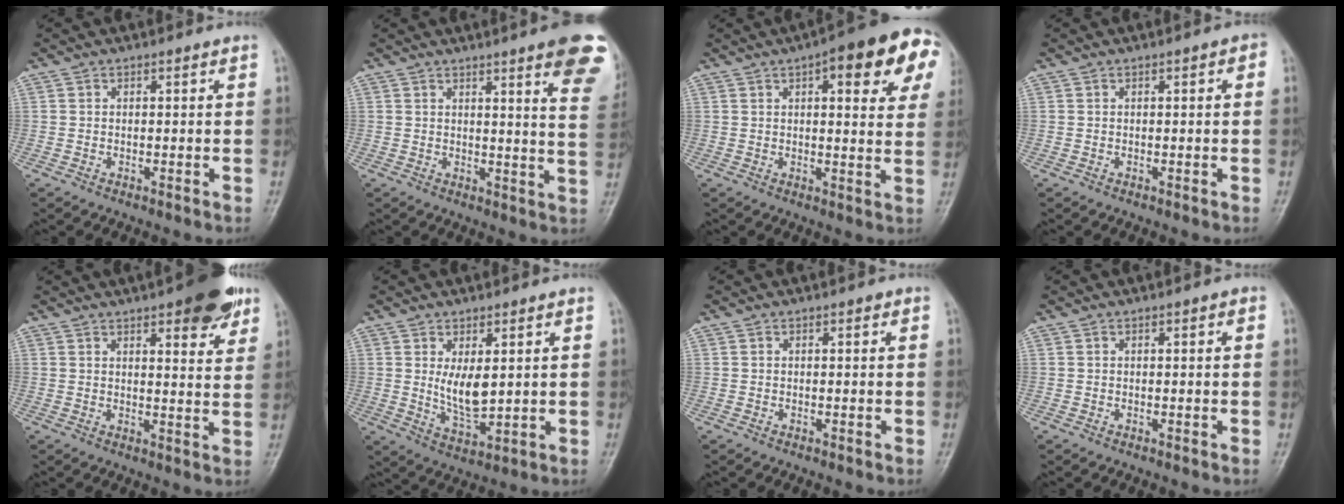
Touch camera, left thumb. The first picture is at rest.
{"total": 13.7, "force": [8.0, 1.8, 11.0], "torque": [-0.111, -0.035, 0.081]}
{"total": 15.6, "force": [6.5, 5.1, 13.2], "torque": [-0.136, -0.003, 0.069]}
{"total": 1.4, "force": [0.3, 0.5, 1.3], "torque": [-0.016, 0.002, 0.002]}
{"total": 10.8, "force": [6.7, 3.5, 7.7], "torque": [-0.070, -0.028, 0.084]}
{"total": 6.5, "force": [1.4, 3.0, 5.6], "torque": [-0.088, -0.024, 0.038]}
{"total": 0.0}
{"total": 0.7, "force": [0.2, 0.2, 0.6], "torque": [-0.012, 0.001, 0.002]}